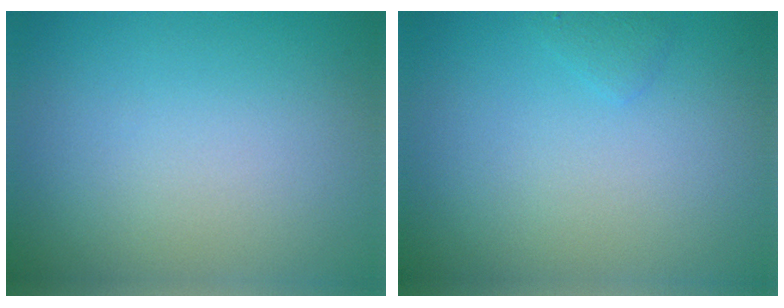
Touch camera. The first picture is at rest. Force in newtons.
{"total": 0.6, "press": 0.6, "slide": 0.0}